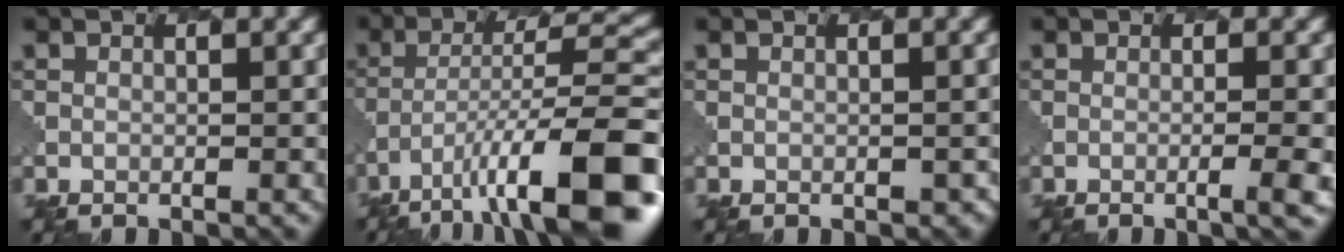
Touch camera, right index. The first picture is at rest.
{"total": 13.0, "force": [-7.4, 3.4, 10.1], "torque": [-0.155, 0.005, -0.122]}
{"total": 1.4, "force": [-0.8, 0.9, 0.7], "torque": [-0.011, -0.001, 0.000]}
{"total": 3.0, "force": [-0.9, 0.7, 2.8], "torque": [-0.035, -0.002, -0.020]}